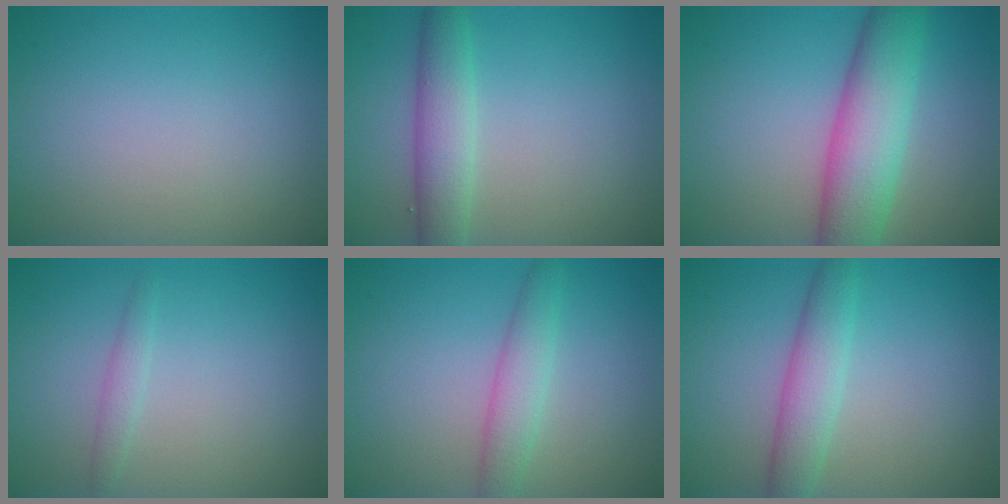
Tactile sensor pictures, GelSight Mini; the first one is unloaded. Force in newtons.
{"total": 3.8, "press": 3.8, "slide": 0.1}
{"total": 7.3, "press": 7.2, "slide": 0.1}
{"total": 1.2, "press": 1.2, "slide": 0.1}
{"total": 2.7, "press": 2.7, "slide": 0.1}
{"total": 3.5, "press": 3.5, "slide": 0.1}